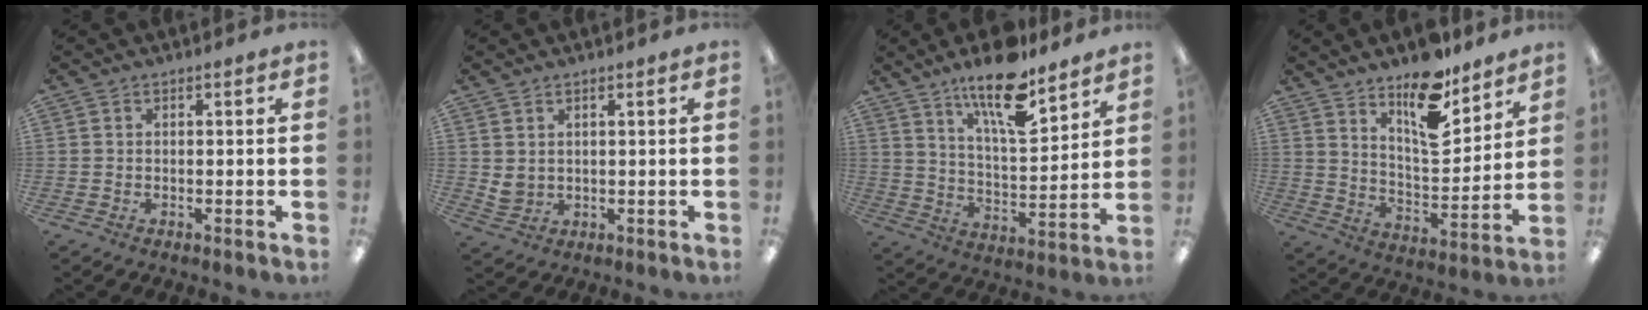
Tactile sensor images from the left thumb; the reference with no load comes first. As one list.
[{"total": 3.0, "force": [1.8, 2.1, 0.9], "torque": [-0.014, -0.007, 0.034]}, {"total": 16.0, "force": [11.6, 4.9, 9.8], "torque": [-0.161, -0.065, 0.194]}, {"total": 14.6, "force": [10.6, 5.3, 8.4], "torque": [-0.126, -0.072, 0.183]}]